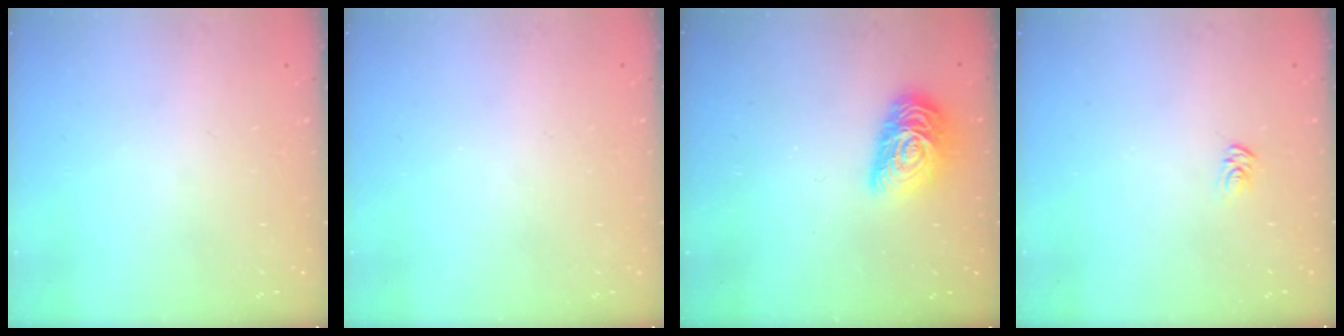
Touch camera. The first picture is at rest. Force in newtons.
{"total": 0.0}
{"total": 13.1, "press": 13.1, "slide": 0.5}
{"total": 2.5, "press": 2.5, "slide": 0.1}